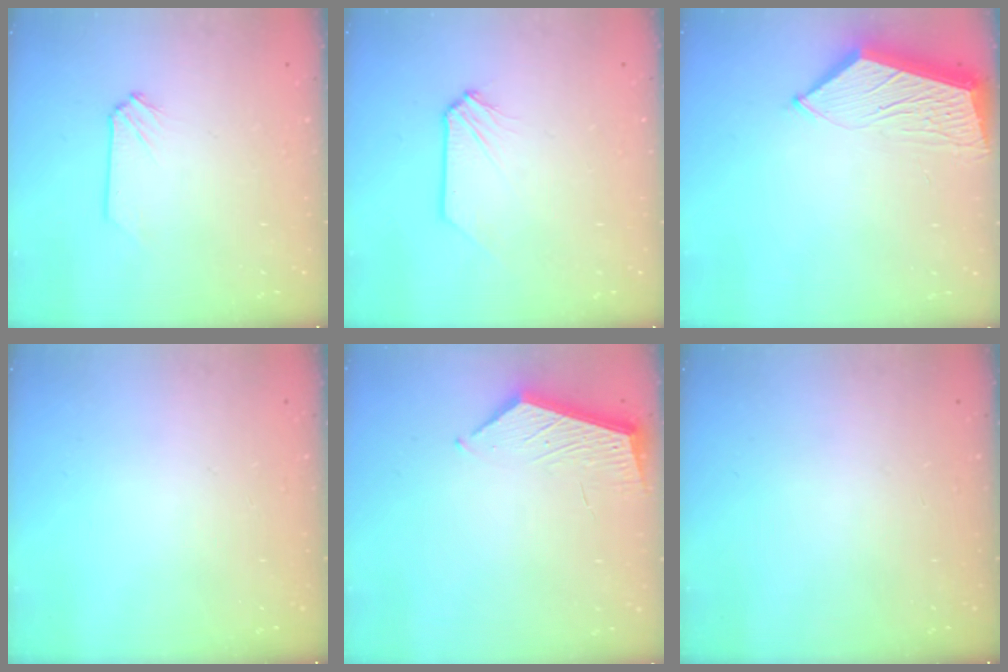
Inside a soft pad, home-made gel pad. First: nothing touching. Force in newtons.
{"total": 0.0}
{"total": 7.1, "press": 7.0, "slide": 0.8}
{"total": 0.0}
{"total": 5.0, "press": 5.0, "slide": 0.2}
{"total": 0.0}